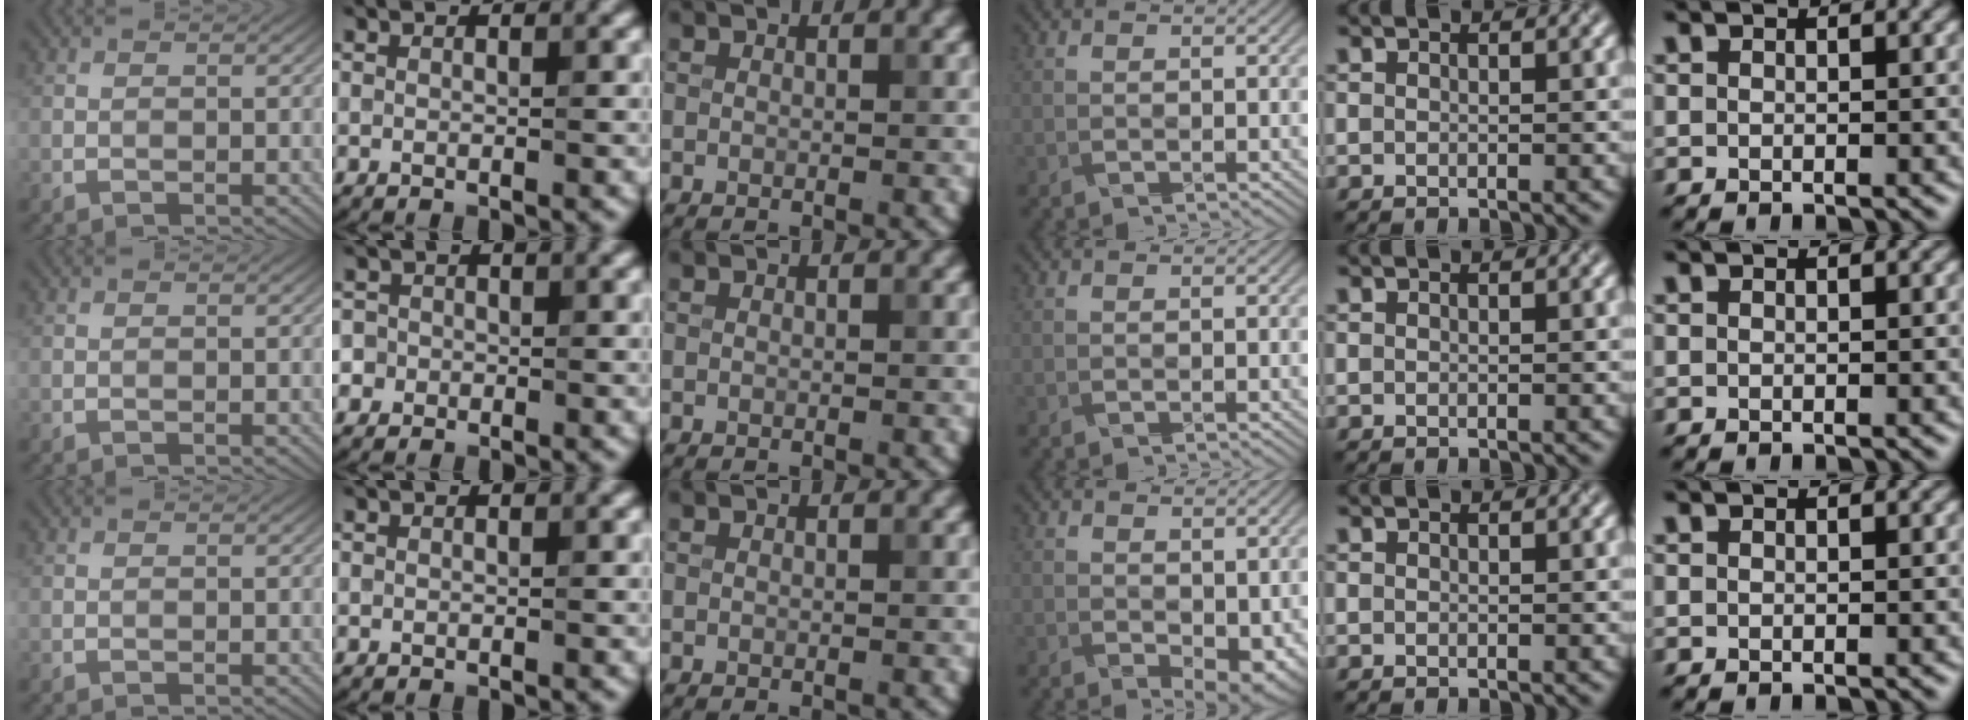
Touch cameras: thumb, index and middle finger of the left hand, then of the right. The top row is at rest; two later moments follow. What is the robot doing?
{"motion": "fold", "object": "plastic wrap"}